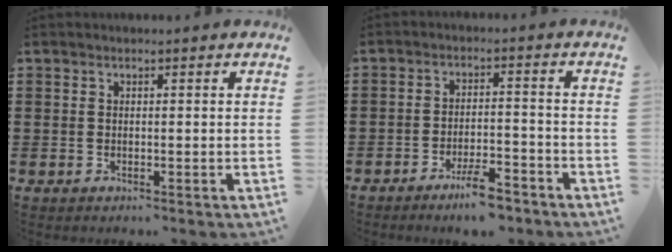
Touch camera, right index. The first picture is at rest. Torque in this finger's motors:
{"motor_torque": [0.06, -0.08, 0.27, 0.04]}